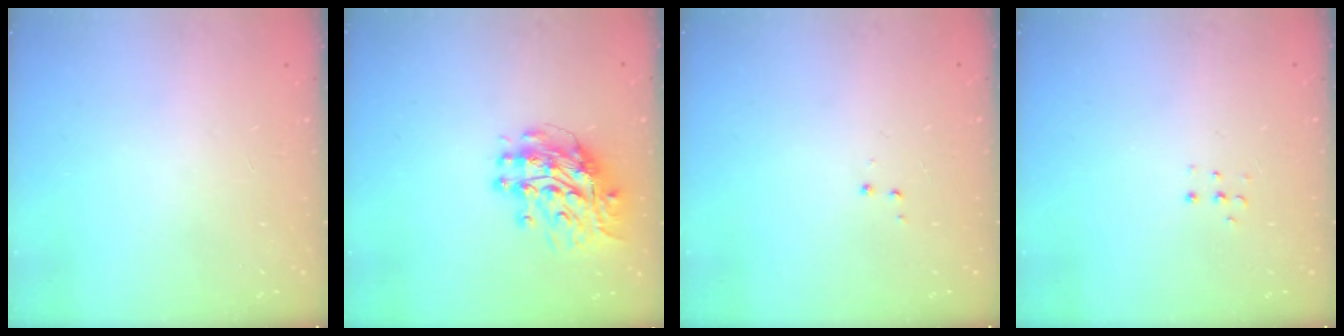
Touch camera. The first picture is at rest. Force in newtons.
{"total": 11.7, "press": 11.6, "slide": 1.2}
{"total": 2.9, "press": 2.8, "slide": 0.4}
{"total": 3.8, "press": 3.7, "slide": 0.7}